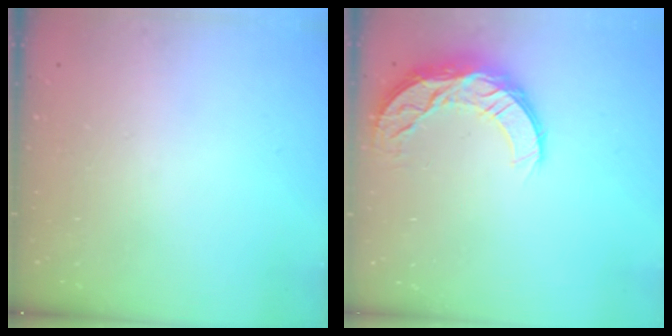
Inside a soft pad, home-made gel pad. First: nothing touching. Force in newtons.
{"total": 10.1, "press": 10.1, "slide": 0.7}